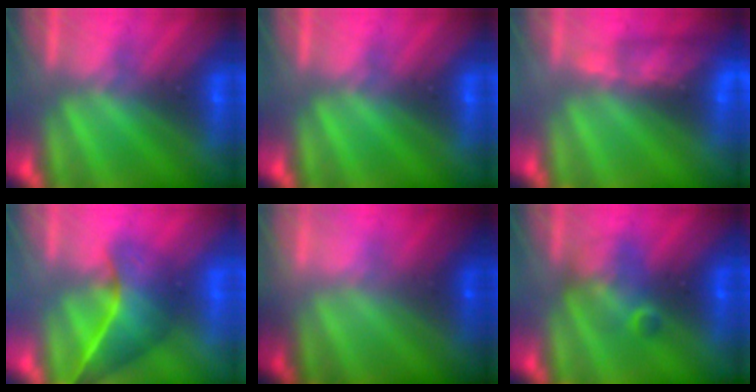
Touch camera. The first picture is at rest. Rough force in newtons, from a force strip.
{"total": 0.0}
{"total": 5.9}
{"total": 3.6}
{"total": 2.4}
{"total": 2.4}